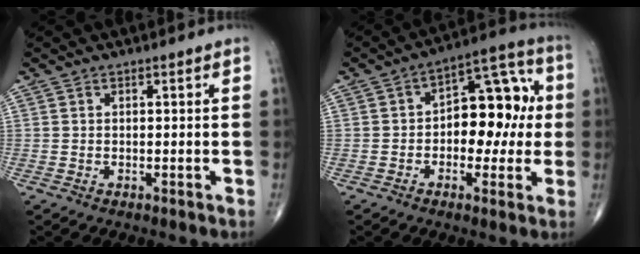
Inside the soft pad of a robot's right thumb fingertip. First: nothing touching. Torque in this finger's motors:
{"motor_torque": [0.14, 0.12, 0.43, -0.48, 0.04]}